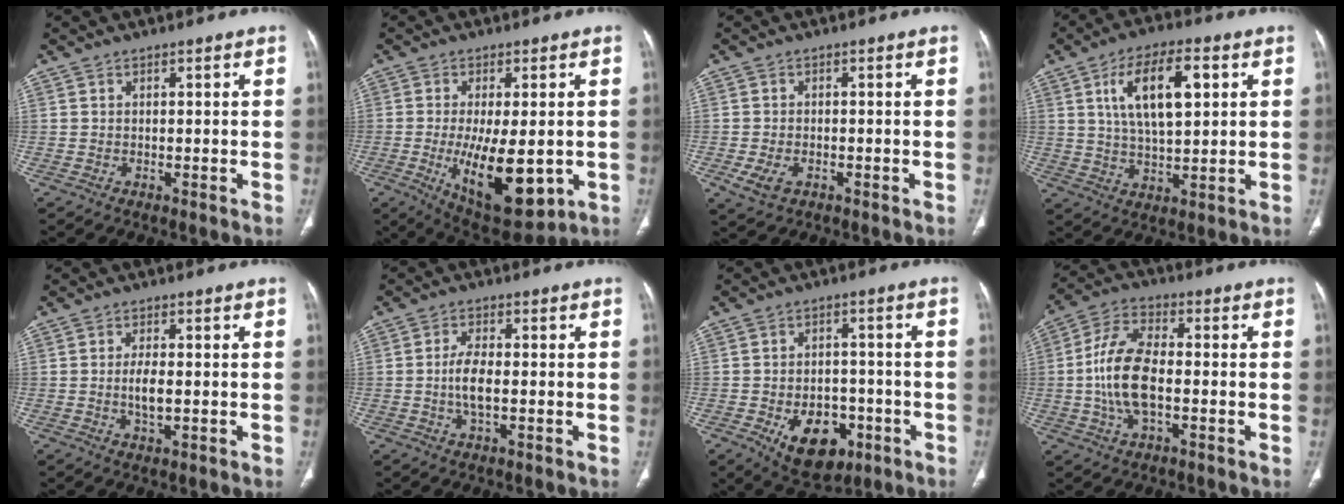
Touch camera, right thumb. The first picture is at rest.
{"total": 15.4, "force": [-3.1, 6.2, 13.7], "torque": [-0.214, -0.023, -0.027]}
{"total": 4.2, "force": [-1.6, 2.6, 2.8], "torque": [-0.060, 0.001, -0.023]}
{"total": 13.0, "force": [3.9, 5.6, 11.1], "torque": [-0.182, -0.002, 0.070]}
{"total": 4.0, "force": [-0.4, 1.6, 3.6], "torque": [-0.071, -0.004, -0.007]}
{"total": 5.1, "force": [-0.6, 2.0, 4.7], "torque": [-0.100, 0.001, -0.014]}
{"total": 12.0, "force": [-4.9, 7.7, 7.8], "torque": [-0.087, 0.022, -0.063]}
{"total": 12.5, "force": [-1.5, 6.1, 10.8], "torque": [-0.221, 0.021, -0.031]}